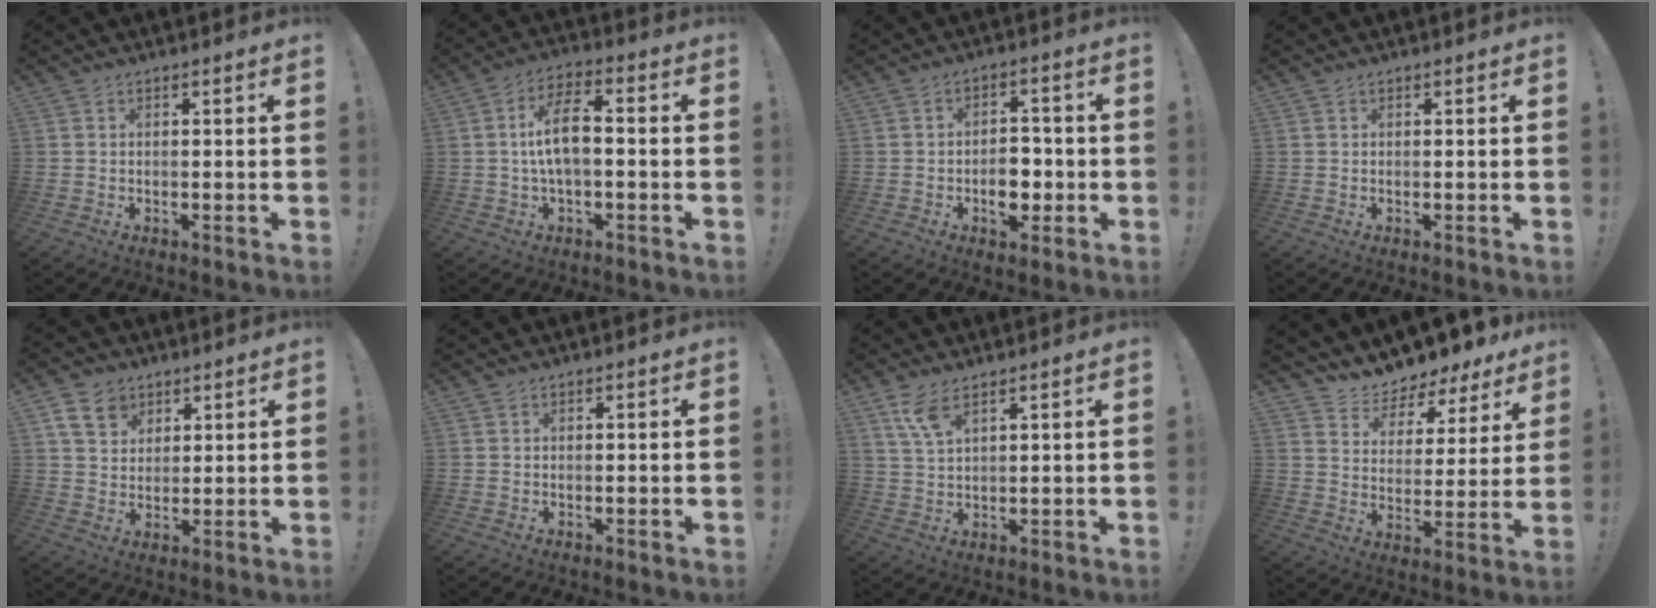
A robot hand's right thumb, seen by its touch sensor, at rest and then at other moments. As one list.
[{"total": 9.9, "force": [-0.4, 4.1, 9.0], "torque": [-0.163, 0.011, -0.006]}, {"total": 8.2, "force": [-2.4, 5.7, 5.4], "torque": [-0.077, 0.014, -0.041]}, {"total": 0.0}, {"total": 8.7, "force": [4.8, 6.3, 3.5], "torque": [-0.050, -0.022, 0.094]}, {"total": 0.0}, {"total": 6.2, "force": [3.9, 1.8, 4.5], "torque": [-0.089, -0.012, 0.070]}, {"total": 7.5, "force": [7.1, 2.5, 0.6], "torque": [-0.019, -0.078, 0.126]}]